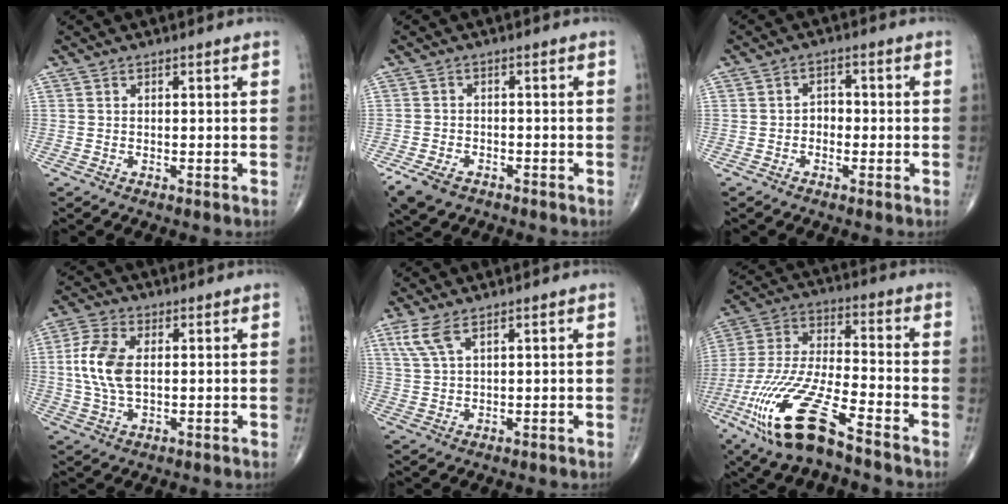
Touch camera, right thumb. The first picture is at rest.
{"total": 6.0, "force": [-3.7, 3.6, 3.0], "torque": [-0.063, 0.007, -0.061]}
{"total": 2.7, "force": [-0.6, 2.1, 1.6], "torque": [-0.003, 0.014, -0.019]}
{"total": 9.3, "force": [1.0, 5.1, 7.7], "torque": [-0.173, 0.004, 0.021]}
{"total": 4.7, "force": [2.7, 1.5, 3.5], "torque": [-0.086, 0.000, 0.066]}
{"total": 19.8, "force": [-11.5, 5.1, 15.3], "torque": [-0.353, 0.027, -0.217]}